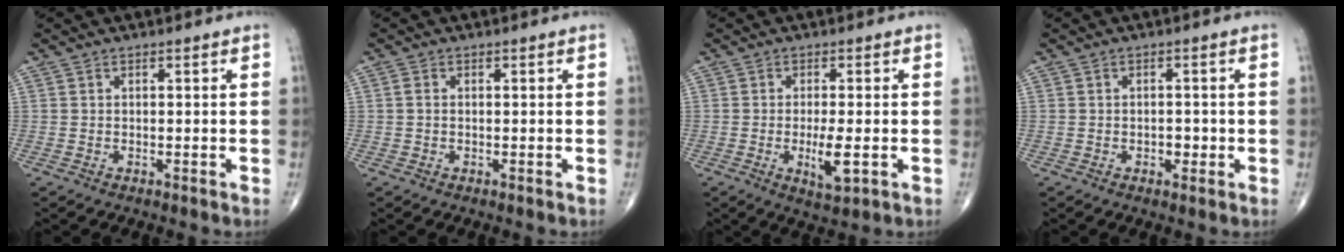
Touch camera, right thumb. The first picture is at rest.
{"total": 1.0, "force": [0.1, 0.7, 0.7], "torque": [-0.012, 0.004, 0.000]}
{"total": 5.5, "force": [-1.2, 1.6, 5.1], "torque": [-0.089, -0.012, -0.018]}
{"total": 3.0, "force": [-0.7, 1.5, 2.5], "torque": [-0.030, 0.002, -0.010]}